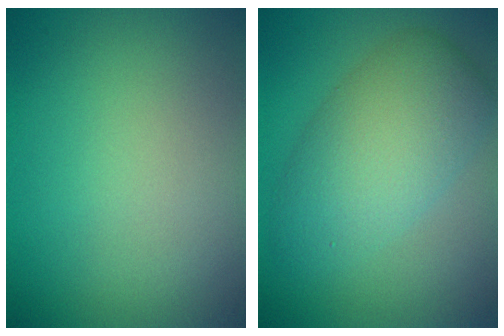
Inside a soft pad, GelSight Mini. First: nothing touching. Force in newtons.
{"total": 6.3, "press": 6.3, "slide": 0.4}